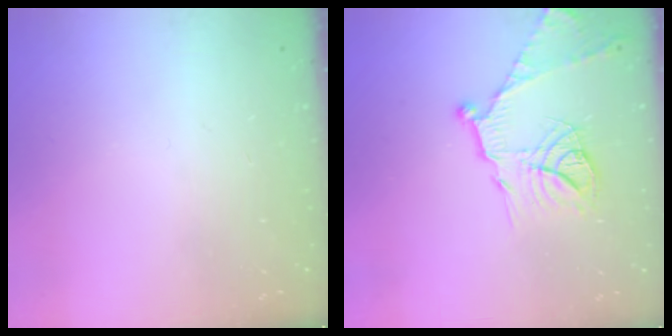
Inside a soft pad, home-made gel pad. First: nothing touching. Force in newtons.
{"total": 16.0, "press": 16.0, "slide": 1.4}